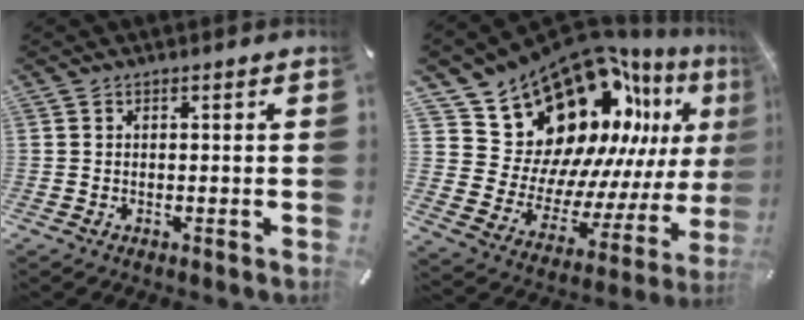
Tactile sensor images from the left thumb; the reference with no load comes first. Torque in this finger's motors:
{"motor_torque": [2.50, 2.50, 1.51, -1.26, 0.60]}